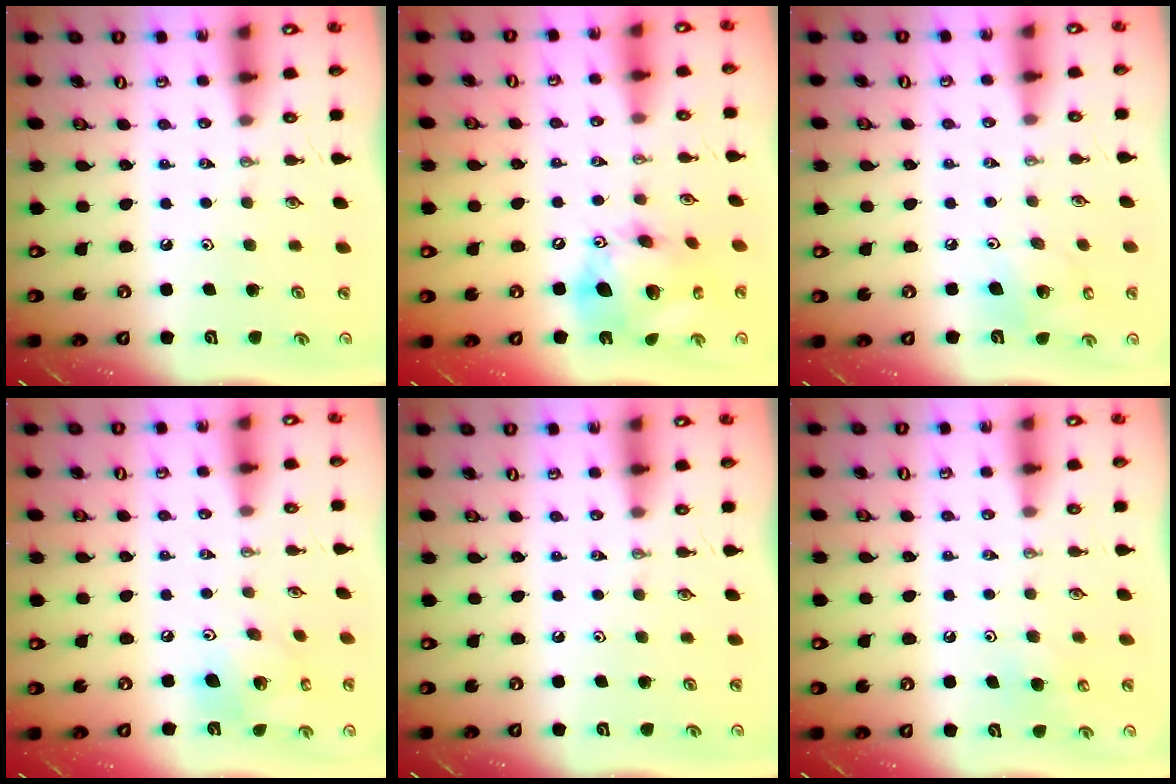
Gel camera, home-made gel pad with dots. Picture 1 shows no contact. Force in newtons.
{"total": 18.0, "press": 17.7, "slide": 3.1}
{"total": 9.3, "press": 9.2, "slide": 1.6}
{"total": 13.5, "press": 13.3, "slide": 2.5}
{"total": 0.0}
{"total": 4.9, "press": 4.9, "slide": 0.5}